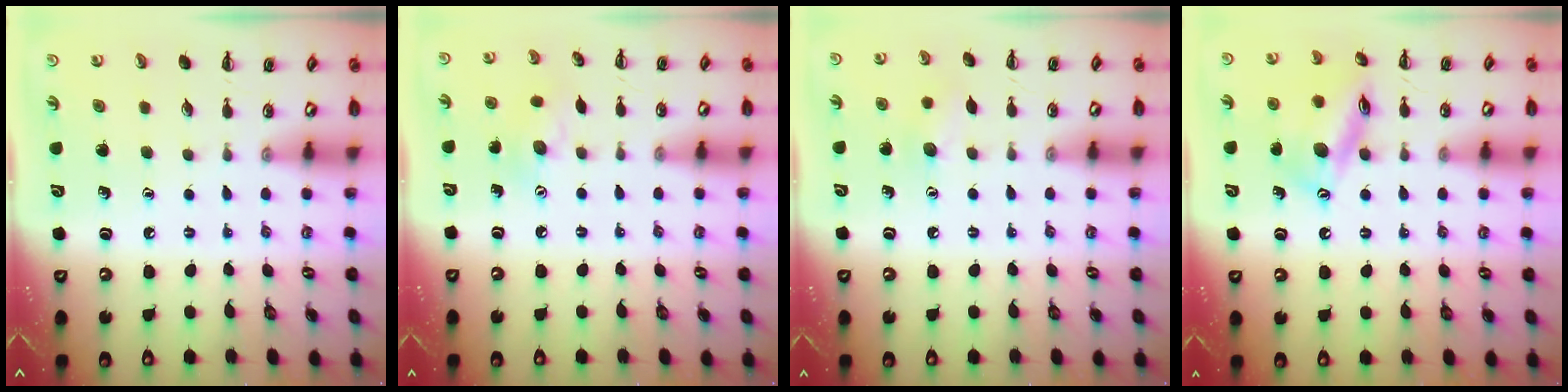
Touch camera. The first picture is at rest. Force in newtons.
{"total": 7.4, "press": 7.3, "slide": 1.1}
{"total": 6.9, "press": 6.7, "slide": 1.7}
{"total": 14.5, "press": 14.4, "slide": 1.7}